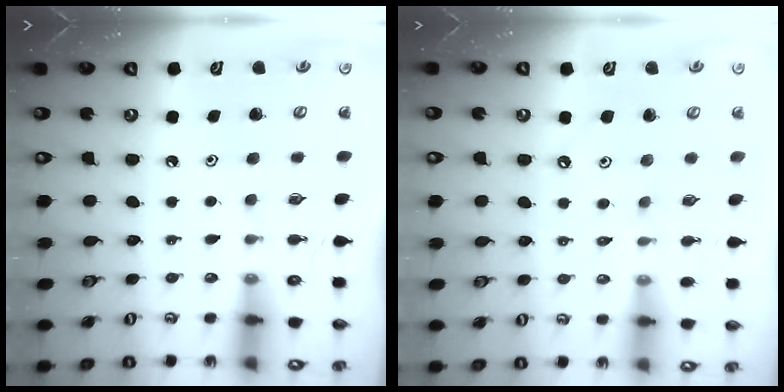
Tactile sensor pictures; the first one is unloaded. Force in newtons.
{"total": 1.9, "press": 1.9, "slide": 0.2}